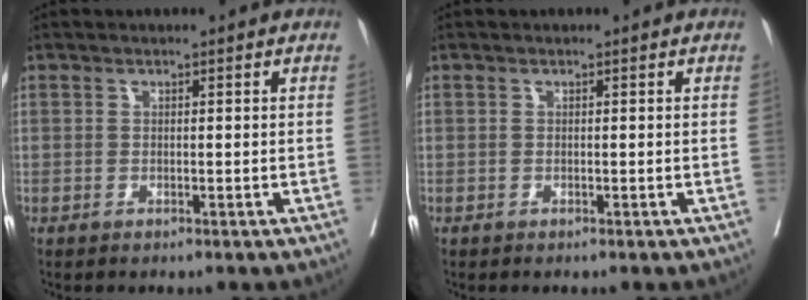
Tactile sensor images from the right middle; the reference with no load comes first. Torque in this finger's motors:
{"motor_torque": [-0.37, 0.01, -0.05, -0.01]}